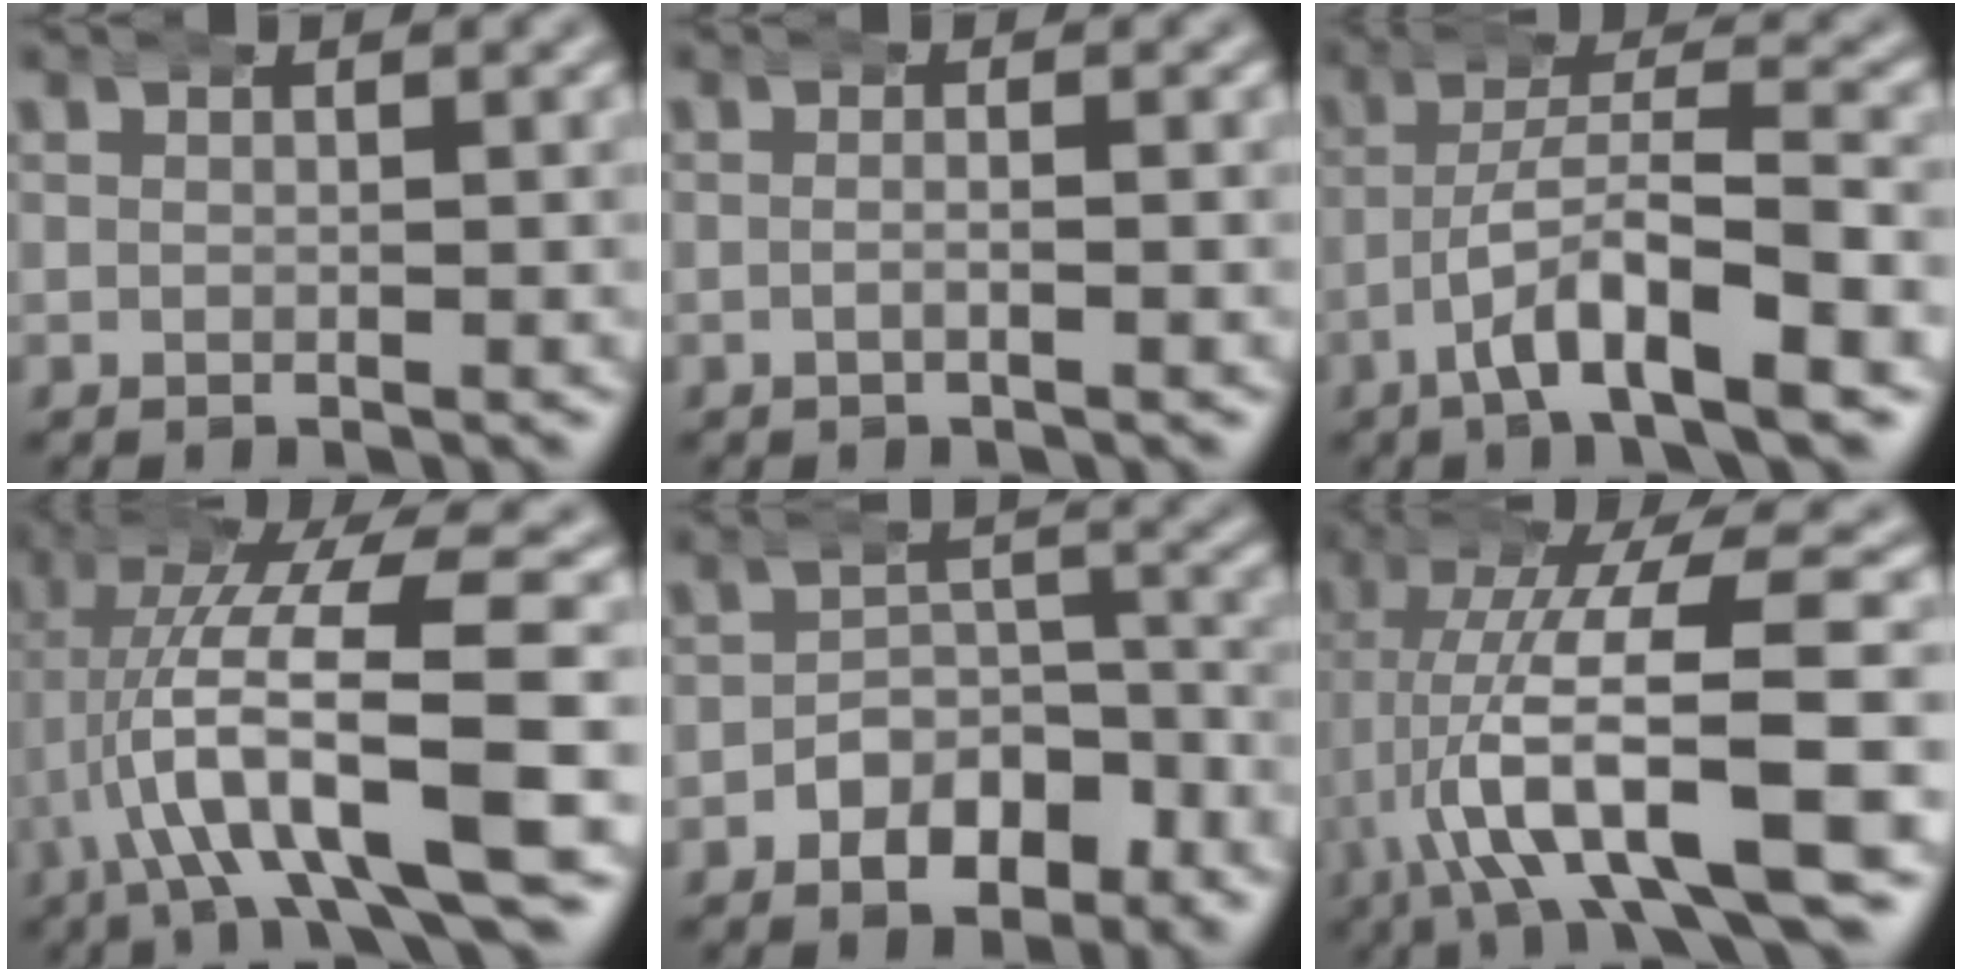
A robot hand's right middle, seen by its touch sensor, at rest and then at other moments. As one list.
[{"total": 1.2, "force": [-0.7, 0.1, 1.0], "torque": [-0.017, 0.001, -0.015]}, {"total": 6.3, "force": [-3.0, 1.8, 5.2], "torque": [-0.087, 0.002, -0.051]}, {"total": 9.6, "force": [-1.3, 3.2, 9.0], "torque": [-0.168, -0.012, -0.015]}, {"total": 5.7, "force": [-4.2, 3.2, 2.1], "torque": [-0.022, -0.001, -0.069]}, {"total": 10.8, "force": [-1.7, 4.0, 9.9], "torque": [-0.177, -0.013, -0.019]}]